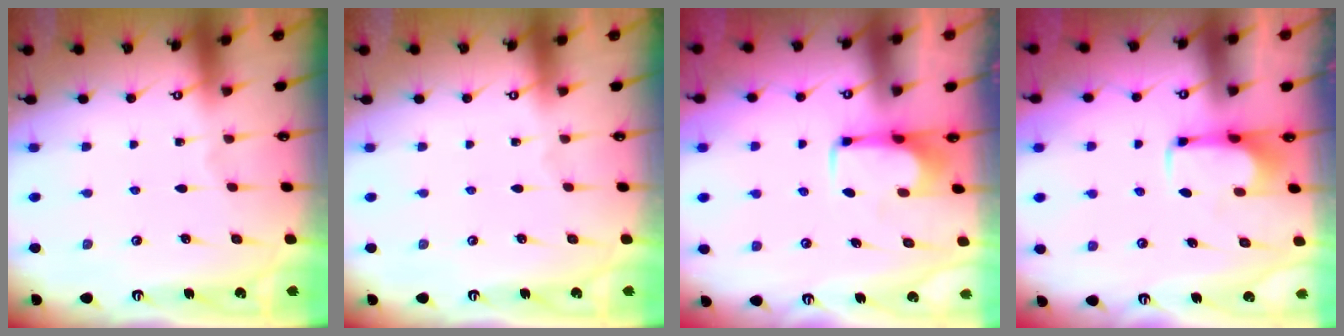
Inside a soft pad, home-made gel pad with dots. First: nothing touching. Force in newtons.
{"total": 0.0}
{"total": 2.1, "press": 2.0, "slide": 0.4}
{"total": 2.0, "press": 2.0, "slide": 0.3}